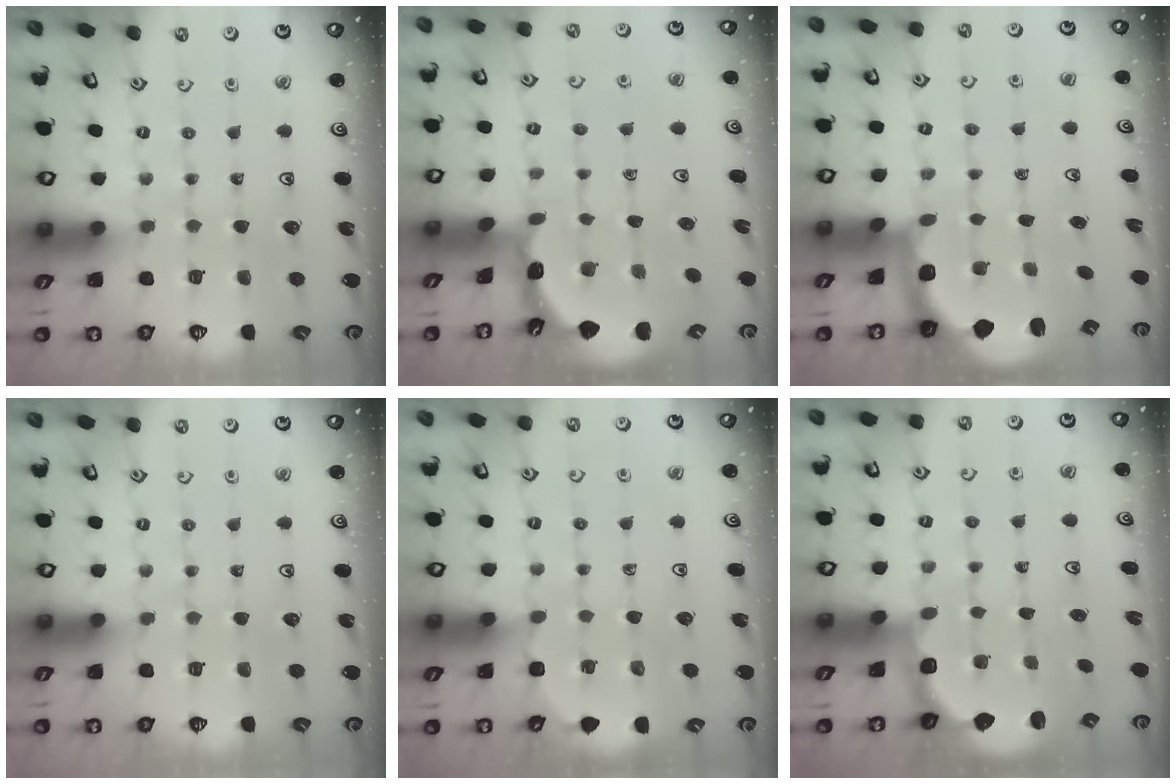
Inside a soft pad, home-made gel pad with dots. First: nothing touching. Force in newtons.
{"total": 1.7, "press": 1.6, "slide": 0.1}
{"total": 1.7, "press": 1.3, "slide": 1.0}
{"total": 0.0}
{"total": 2.6, "press": 2.6, "slide": 0.3}
{"total": 2.9, "press": 2.0, "slide": 2.1}